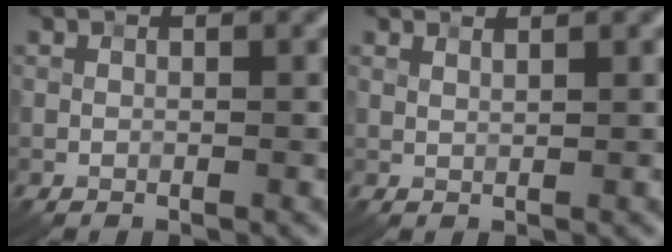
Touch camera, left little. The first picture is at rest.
{"total": 1.5, "force": [1.1, 0.4, 0.9], "torque": [-0.009, -0.001, 0.011]}